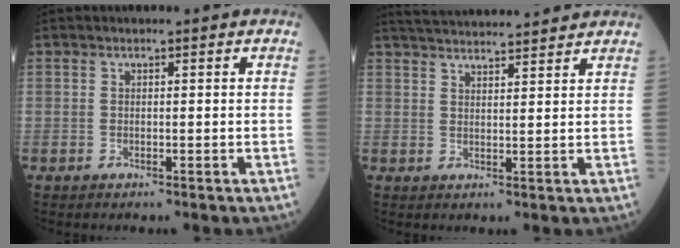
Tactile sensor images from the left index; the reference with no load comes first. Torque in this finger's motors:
{"motor_torque": [-0.45, -0.78, -0.03, 0.00]}